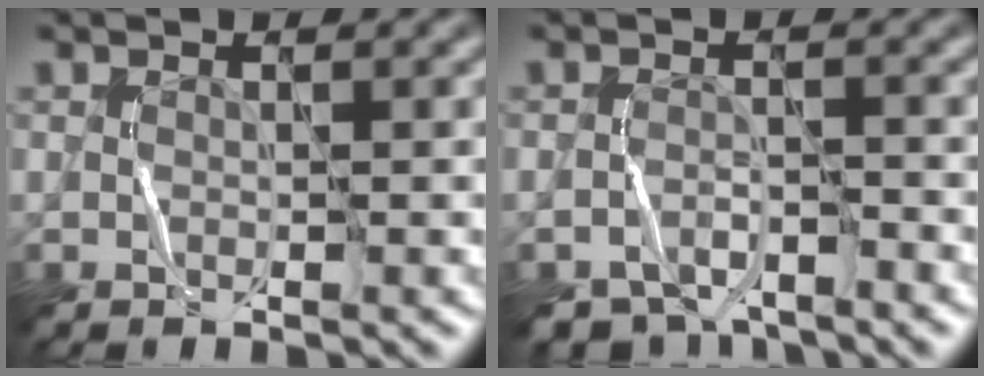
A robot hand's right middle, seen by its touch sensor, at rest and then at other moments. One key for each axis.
{"total": 3.3, "fx": -3.1, "fy": 1.0, "fz": 0.6, "tx": -0.007, "ty": -0.002, "tz": -0.052}